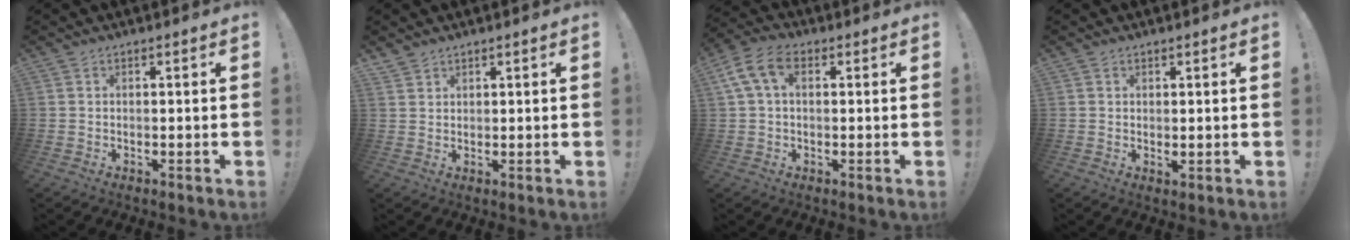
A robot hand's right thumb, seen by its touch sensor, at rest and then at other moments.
{"total": 2.0, "force": [1.8, 0.7, 0.2], "torque": [0.010, -0.019, 0.032]}
{"total": 8.7, "force": [2.4, 5.5, 6.4], "torque": [-0.126, 0.005, 0.048]}
{"total": 0.9, "force": [0.5, 0.5, 0.5], "torque": [-0.001, -0.004, 0.009]}